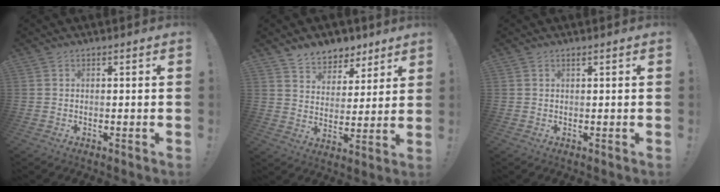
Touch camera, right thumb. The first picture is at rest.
{"total": 7.7, "force": [6.1, 4.6, 0.6], "torque": [-0.011, -0.055, 0.119]}
{"total": 0.7, "force": [0.4, -0.1, 0.5], "torque": [-0.019, 0.004, 0.009]}